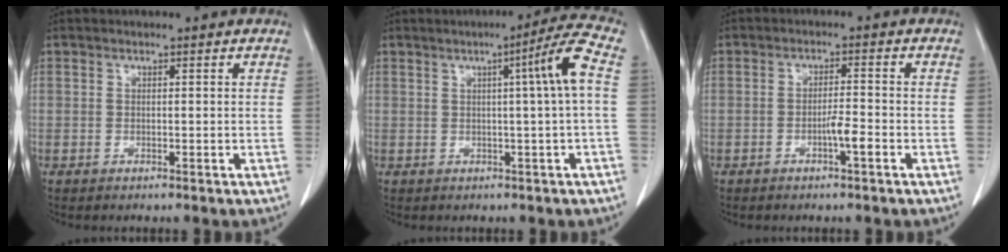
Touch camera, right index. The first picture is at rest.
{"total": 6.8, "force": [0.8, -1.4, 6.6], "torque": [-0.095, 0.010, 0.015]}
{"total": 3.1, "force": [-1.3, 0.2, 2.8], "torque": [-0.045, 0.002, -0.024]}